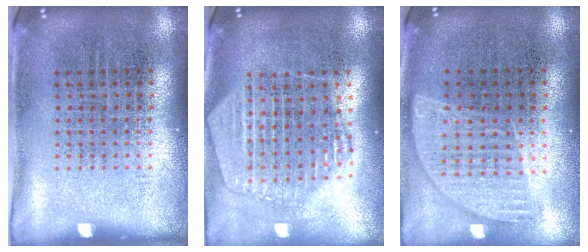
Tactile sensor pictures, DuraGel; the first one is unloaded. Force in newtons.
{"total": 2.0, "press": 1.8, "slide": 0.8}
{"total": 0.9, "press": 0.8, "slide": 0.3}